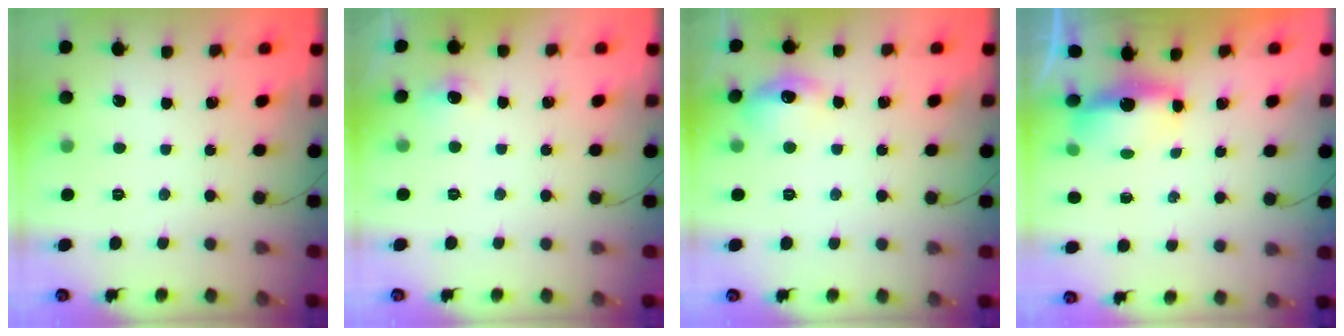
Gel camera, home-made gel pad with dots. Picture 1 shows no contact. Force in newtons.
{"total": 4.7, "press": 4.4, "slide": 1.6}
{"total": 9.5, "press": 9.4, "slide": 0.9}
{"total": 5.8, "press": 5.8, "slide": 0.2}